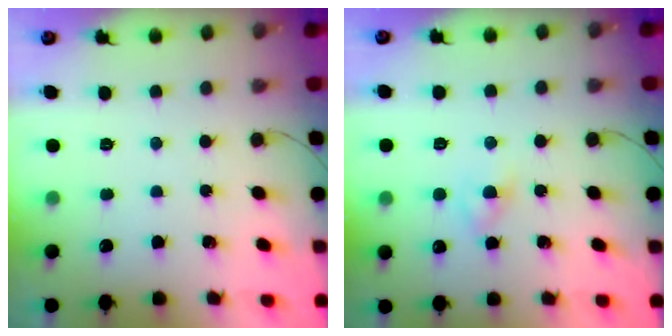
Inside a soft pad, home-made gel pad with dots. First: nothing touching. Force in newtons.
{"total": 1.9, "press": 1.7, "slide": 0.8}